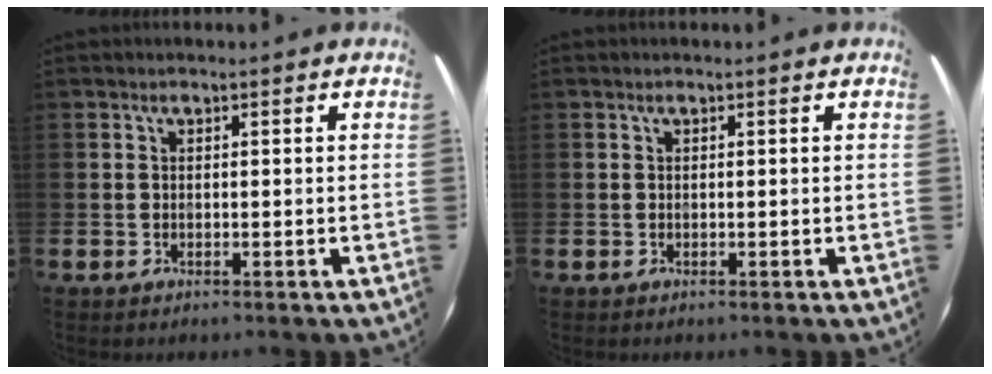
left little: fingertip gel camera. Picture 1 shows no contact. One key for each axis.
{"total": 0.0}